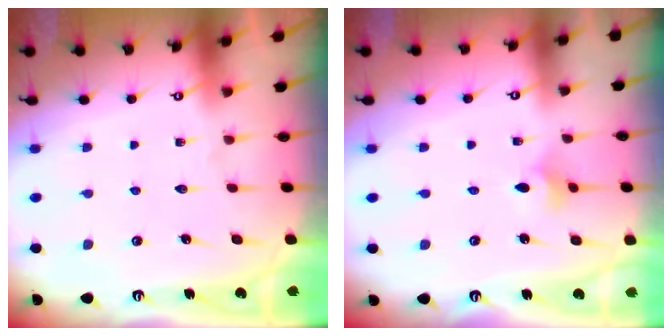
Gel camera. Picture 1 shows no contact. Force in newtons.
{"total": 3.1, "press": 3.0, "slide": 0.6}